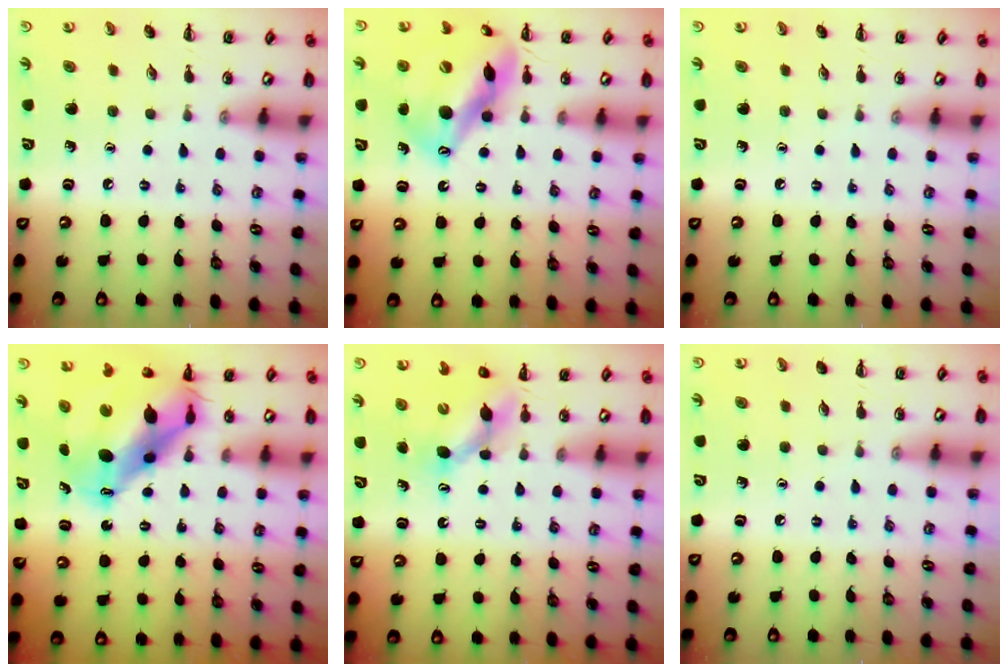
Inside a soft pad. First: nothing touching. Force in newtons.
{"total": 17.0, "press": 16.4, "slide": 4.6}
{"total": 0.0}
{"total": 12.2, "press": 11.8, "slide": 3.2}
{"total": 5.2, "press": 5.2, "slide": 0.6}
{"total": 0.0}